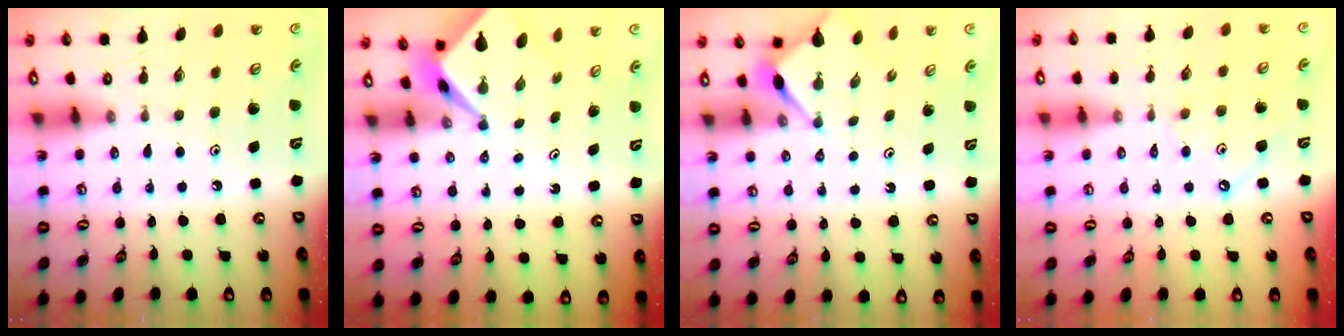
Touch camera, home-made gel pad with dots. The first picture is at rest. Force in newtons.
{"total": 2.4, "press": 2.4, "slide": 0.2}
{"total": 3.4, "press": 3.3, "slide": 0.3}
{"total": 1.8, "press": 1.8, "slide": 0.3}